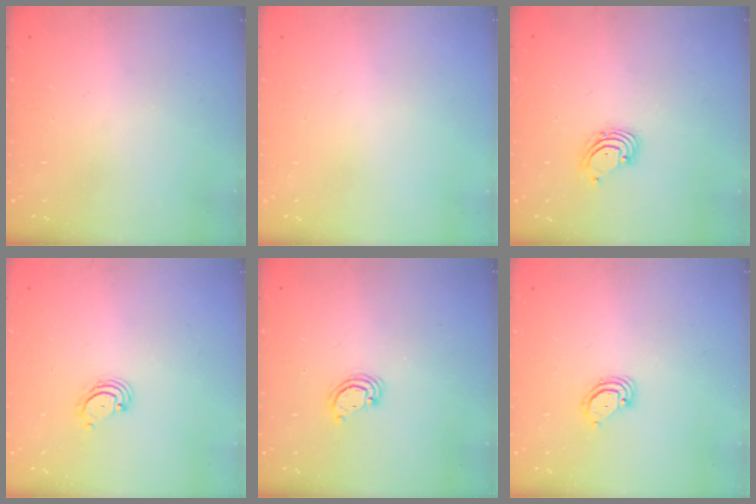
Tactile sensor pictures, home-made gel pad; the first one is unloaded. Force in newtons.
{"total": 0.0}
{"total": 1.8, "press": 1.8, "slide": 0.2}
{"total": 2.7, "press": 2.7, "slide": 0.3}
{"total": 3.0, "press": 2.9, "slide": 0.3}
{"total": 3.0, "press": 3.0, "slide": 0.2}